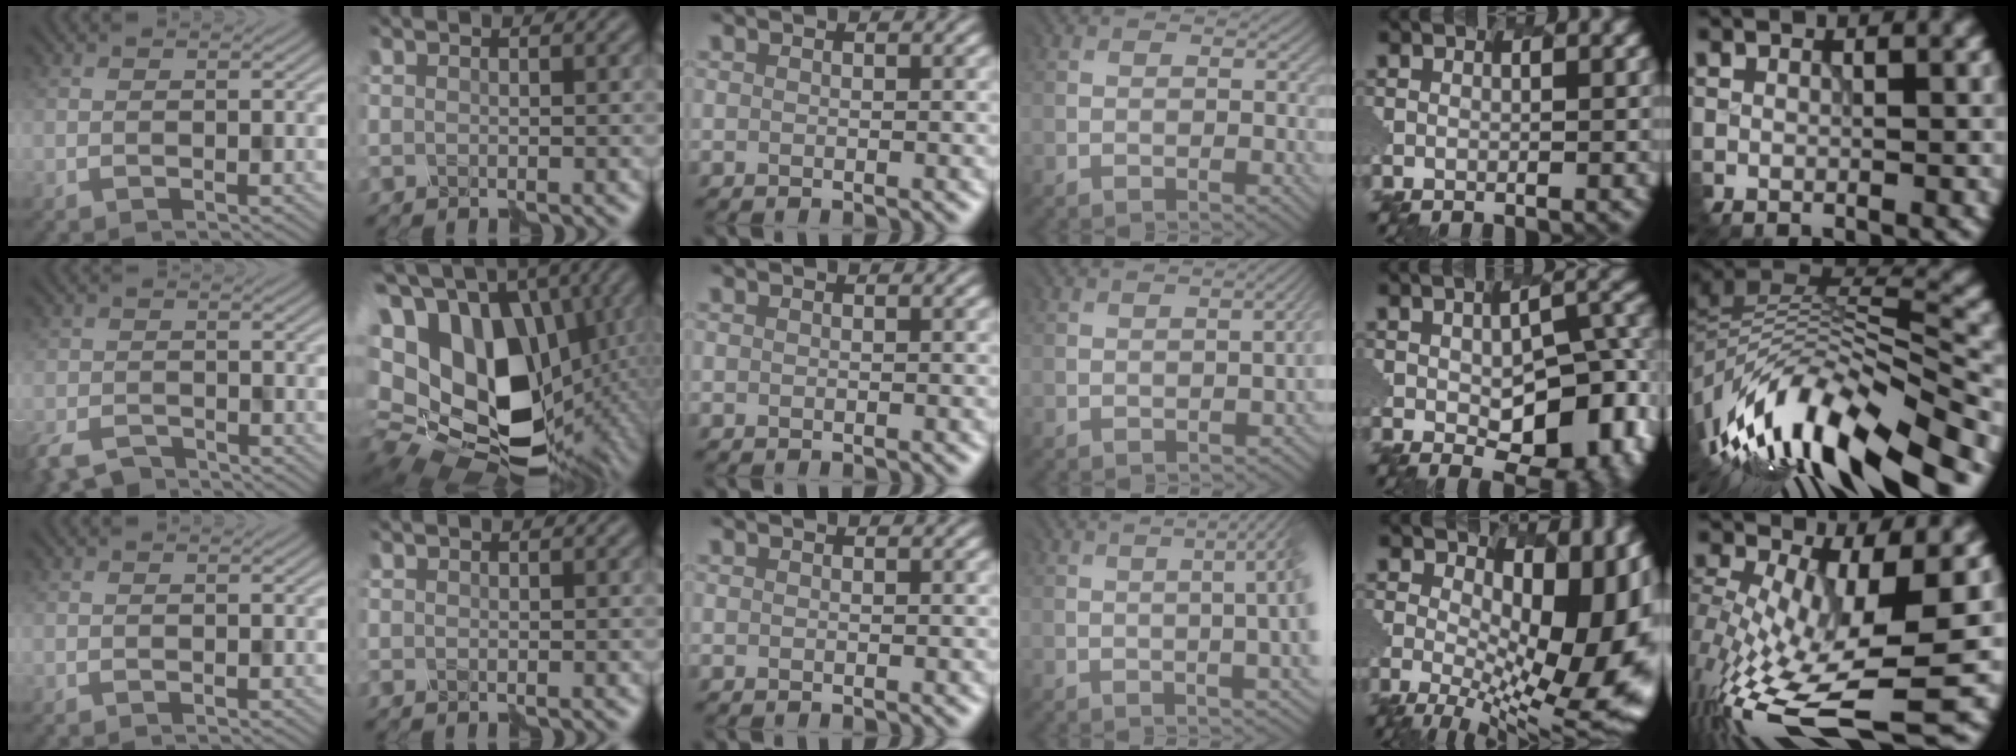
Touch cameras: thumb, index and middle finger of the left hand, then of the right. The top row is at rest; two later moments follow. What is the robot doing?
{"motion": "disassemble", "object": "hinged jar"}